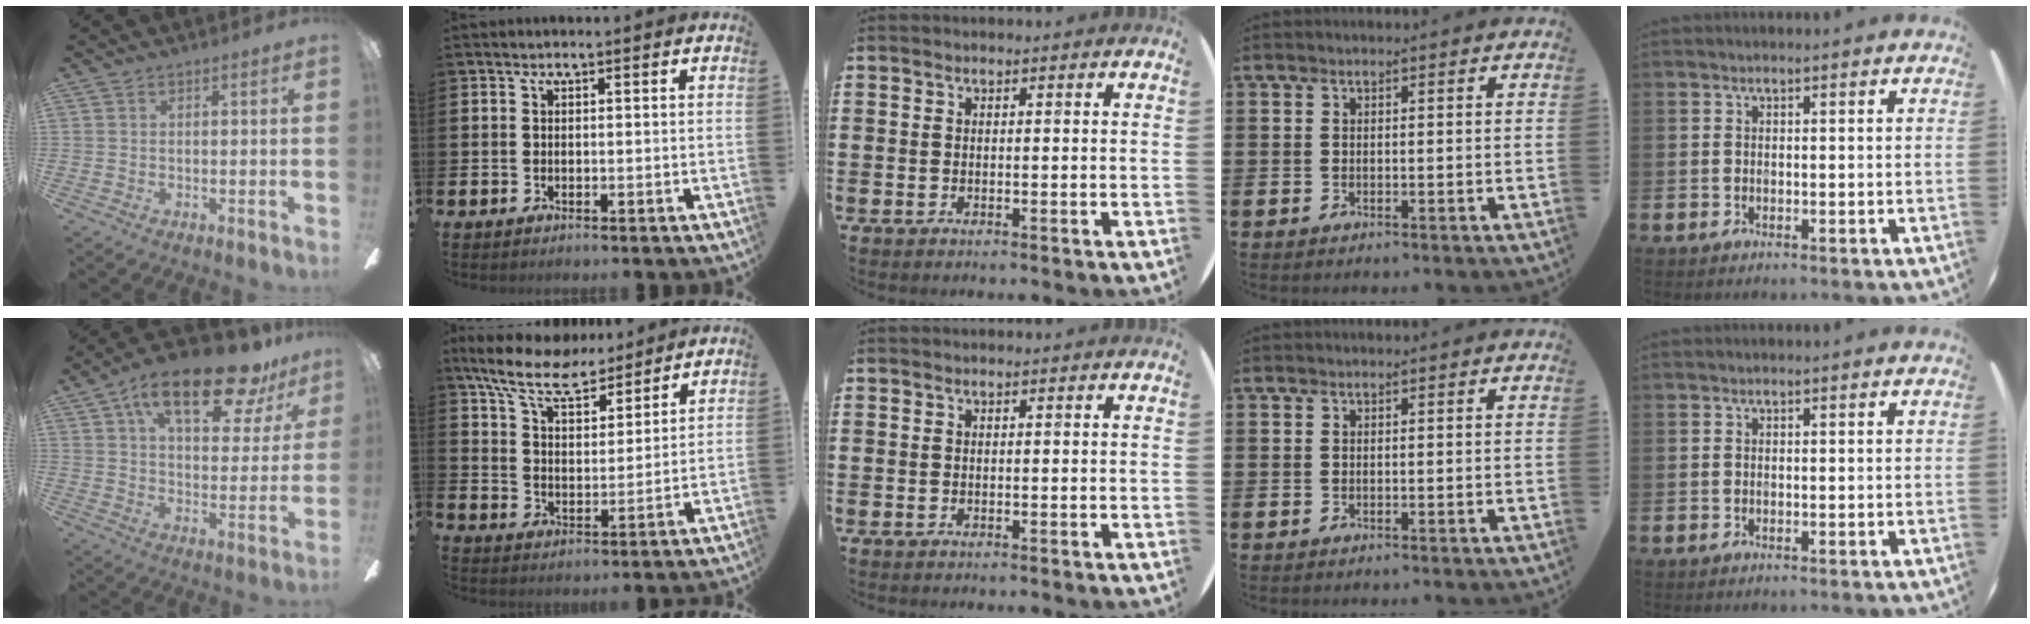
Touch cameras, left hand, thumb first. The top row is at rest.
{"thumb": {"total": 20.0, "force": [12.4, 7.8, 13.6], "torque": [-0.217, -0.055, 0.204]}, "index": {"total": 9.2, "force": [8.1, 2.4, 3.5], "torque": [-0.099, -0.040, 0.146]}}